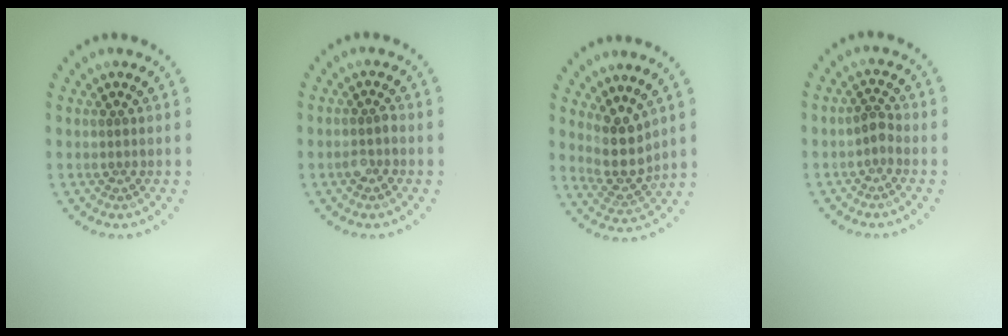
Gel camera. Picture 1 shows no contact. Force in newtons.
{"total": 1.5, "press": 1.3, "slide": 0.6}
{"total": 3.6, "press": 3.0, "slide": 1.9}
{"total": 1.3, "press": 1.0, "slide": 0.8}